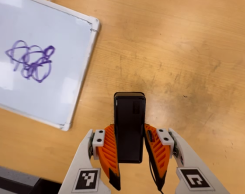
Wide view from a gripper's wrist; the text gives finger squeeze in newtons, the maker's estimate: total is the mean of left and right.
{"total": 4.4, "left": 2.8, "right": 6.0}